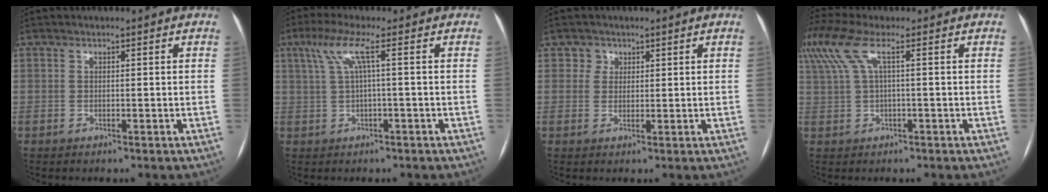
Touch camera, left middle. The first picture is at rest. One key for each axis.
{"total": 4.5, "fx": 1.2, "fy": -0.6, "fz": 4.3, "tx": -0.096, "ty": 0.023, "tz": 0.033}
{"total": 1.9, "fx": 1.0, "fy": 1.7, "fz": -0.2, "tx": 0.014, "ty": 0.001, "tz": 0.009}
{"total": 6.3, "fx": 2.3, "fy": 0.3, "fz": 5.8, "tx": -0.146, "ty": 0.038, "tz": 0.055}